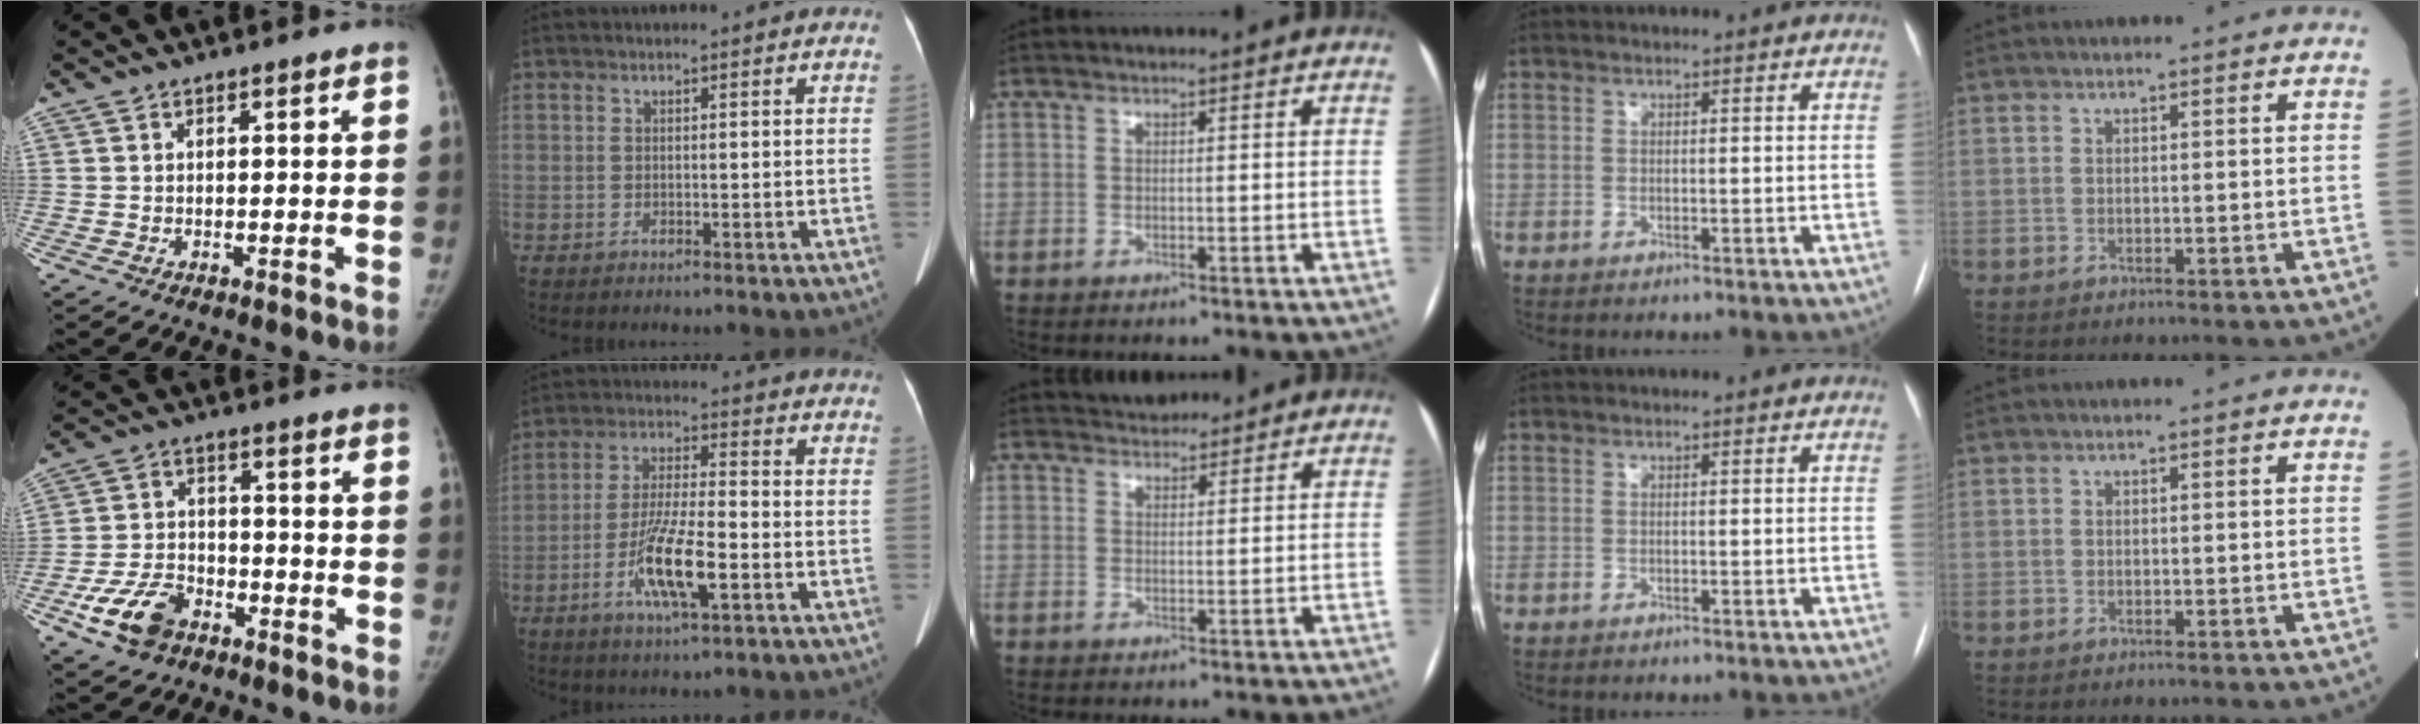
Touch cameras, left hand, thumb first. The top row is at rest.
{"thumb": {"total": 10.0, "force": [-5.4, 6.4, 5.5], "torque": [-0.099, 0.021, -0.098]}, "index": {"total": 10.2, "force": [-3.8, 1.6, 9.3], "torque": [-0.181, -0.008, -0.070]}, "middle": {"total": 3.7, "force": [3.5, 1.2, 0.2], "torque": [-0.002, 0.020, 0.054]}}